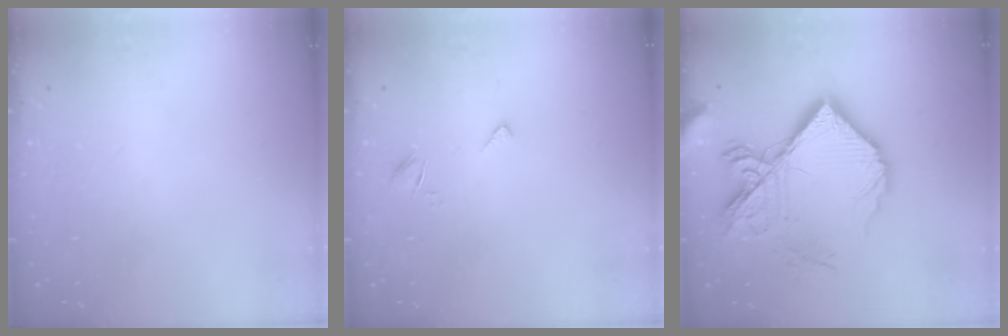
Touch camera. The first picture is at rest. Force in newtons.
{"total": 2.9, "press": 2.8, "slide": 0.4}
{"total": 24.0, "press": 23.8, "slide": 2.9}